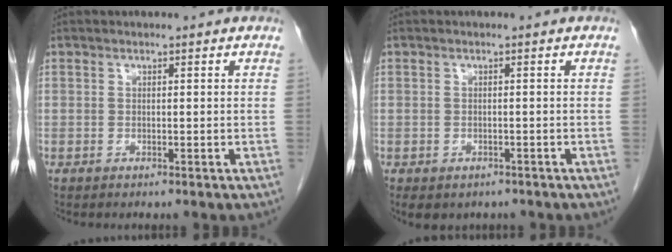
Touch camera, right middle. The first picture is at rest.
{"total": 4.9, "force": [-3.4, 3.1, 1.6], "torque": [-0.021, 0.002, -0.041]}